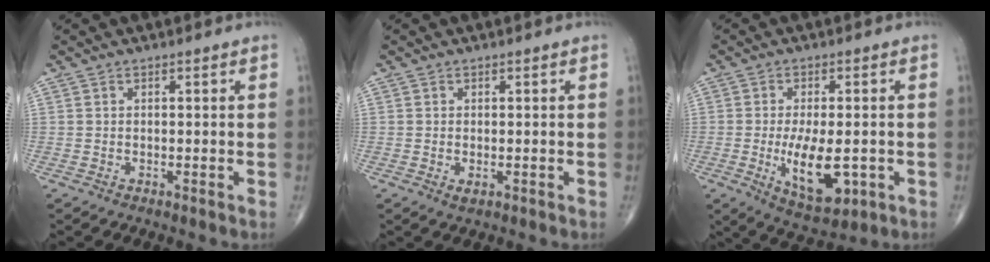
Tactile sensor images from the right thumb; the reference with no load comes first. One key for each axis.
{"total": 1.2, "fx": -0.3, "fy": 0.7, "fz": 1.0, "tx": -0.016, "ty": -0.004, "tz": -0.003}
{"total": 11.3, "fx": -2.4, "fy": 5.1, "fz": 9.8, "tx": -0.155, "ty": -0.012, "tz": -0.027}